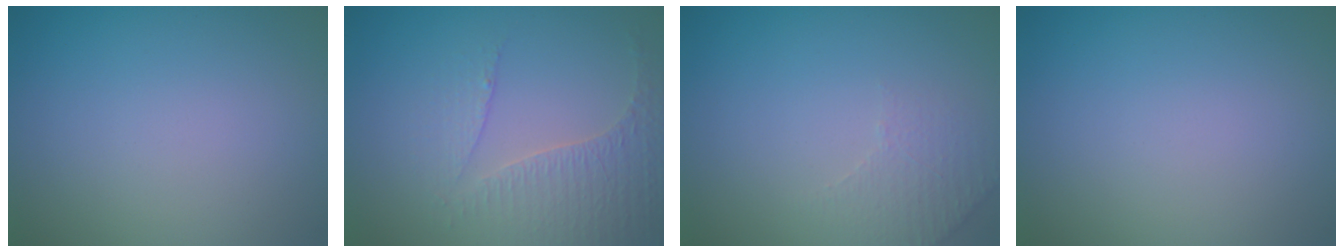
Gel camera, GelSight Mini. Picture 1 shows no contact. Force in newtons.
{"total": 4.3, "press": 3.1, "slide": 2.9}
{"total": 2.1, "press": 2.0, "slide": 0.5}
{"total": 0.0}